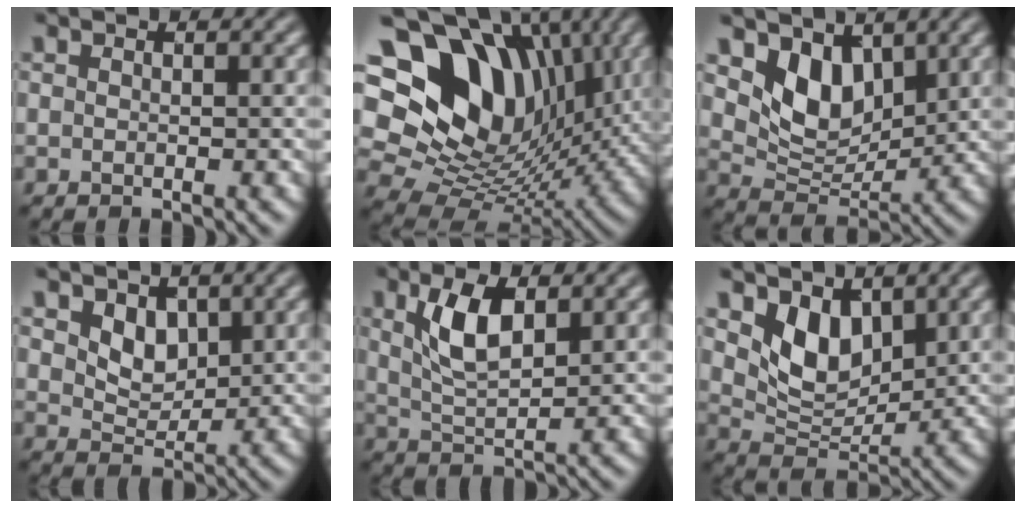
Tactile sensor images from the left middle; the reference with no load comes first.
{"total": 16.4, "force": [6.0, 11.6, 10.0], "torque": [-0.197, 0.033, 0.105]}
{"total": 4.5, "force": [2.4, 2.9, 2.5], "torque": [-0.064, -0.020, 0.044]}
{"total": 2.4, "force": [1.1, 1.7, 1.3], "torque": [-0.037, -0.011, 0.023]}
{"total": 4.7, "force": [1.5, 2.1, 3.9], "torque": [-0.092, 0.001, 0.032]}
{"total": 4.2, "force": [2.0, 2.7, 2.5], "torque": [-0.064, -0.019, 0.039]}